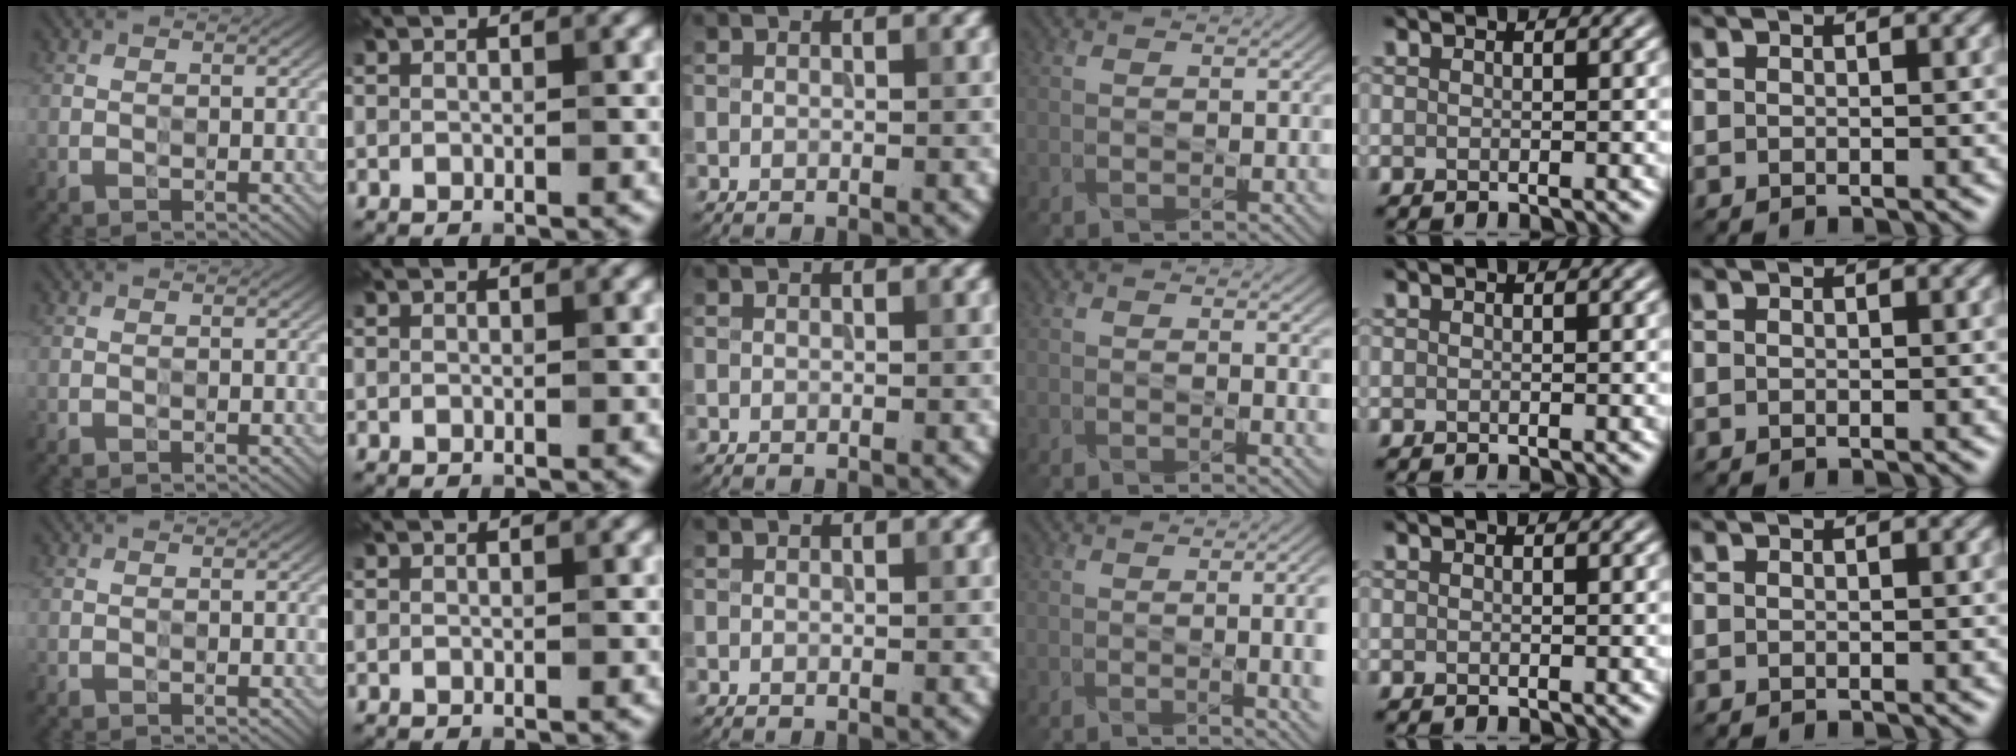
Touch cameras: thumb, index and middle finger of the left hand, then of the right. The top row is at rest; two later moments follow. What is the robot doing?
{"motion": "press", "object": "grip strengthener"}